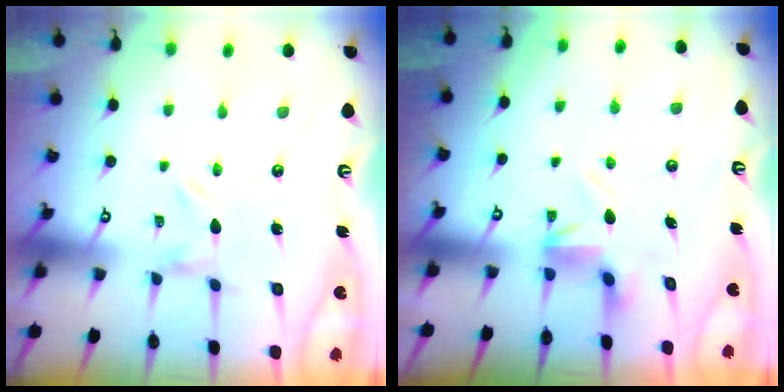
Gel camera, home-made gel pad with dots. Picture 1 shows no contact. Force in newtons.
{"total": 5.3, "press": 5.3, "slide": 0.3}